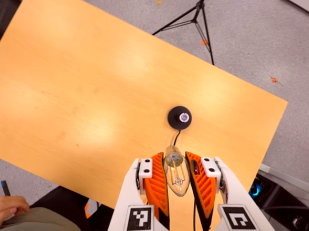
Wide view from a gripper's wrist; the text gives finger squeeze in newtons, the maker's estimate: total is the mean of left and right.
{"total": 20.6, "left": 22.4, "right": 18.8}